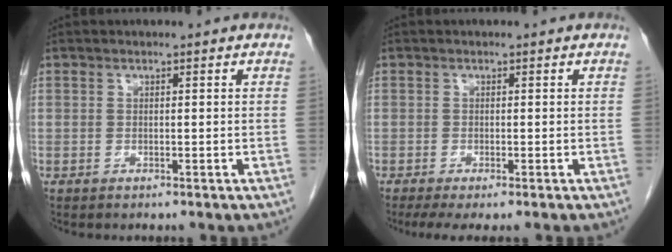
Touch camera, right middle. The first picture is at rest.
{"total": 3.8, "force": [-2.7, 0.7, 2.5], "torque": [-0.039, -0.011, -0.041]}